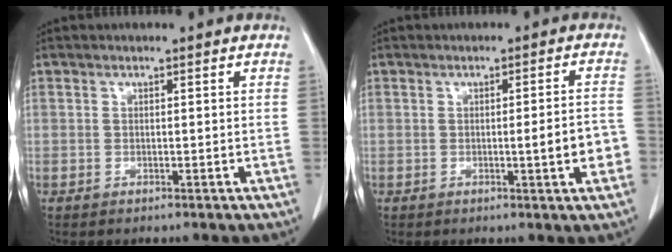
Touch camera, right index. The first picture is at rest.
{"total": 4.9, "force": [-1.3, 0.3, 4.7], "torque": [-0.061, 0.003, -0.016]}